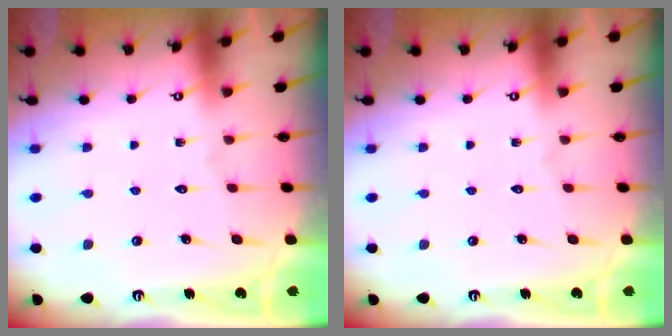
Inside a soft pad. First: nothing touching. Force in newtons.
{"total": 0.0}